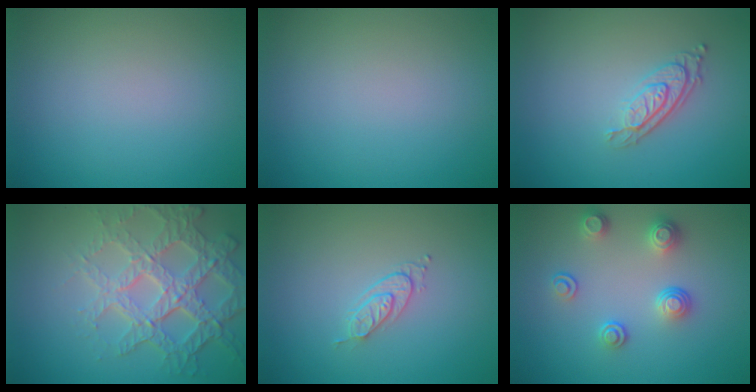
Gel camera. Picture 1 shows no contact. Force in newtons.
{"total": 0.0}
{"total": 3.0, "press": 2.2, "slide": 2.0}
{"total": 6.8, "press": 5.1, "slide": 4.5}
{"total": 1.7, "press": 1.1, "slide": 1.3}
{"total": 2.9, "press": 2.6, "slide": 1.4}